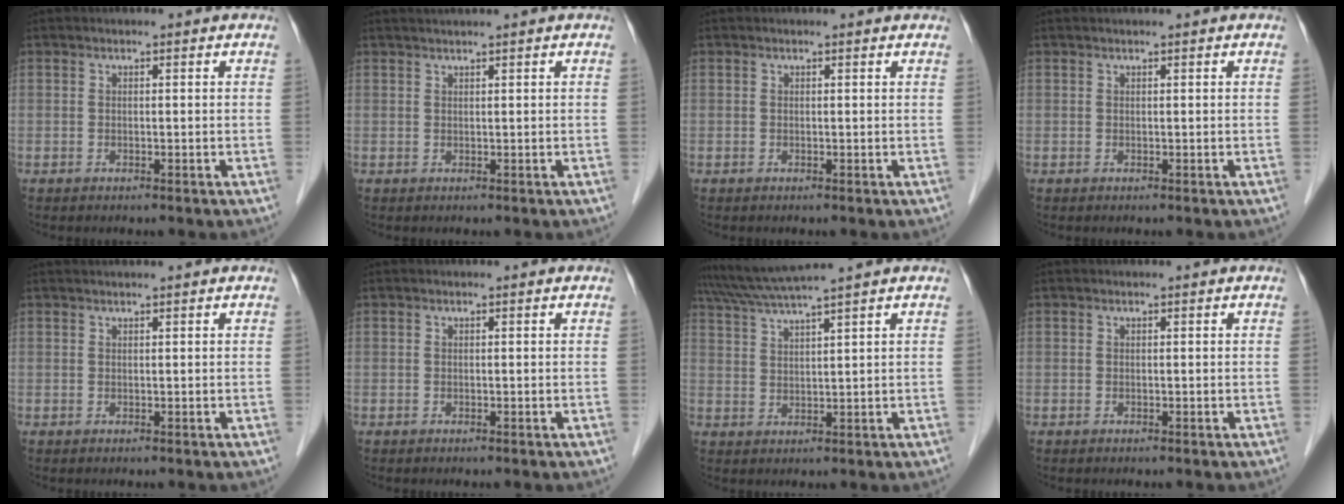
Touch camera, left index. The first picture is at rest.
{"total": 2.2, "force": [1.9, -0.4, 1.1], "torque": [-0.010, 0.019, 0.037]}
{"total": 0.6, "force": [0.6, 0.2, 0.1], "torque": [-0.011, 0.001, 0.002]}
{"total": 0.5, "force": [0.4, -0.1, 0.3], "torque": [-0.003, 0.009, 0.009]}
{"total": 1.7, "force": [1.5, -0.1, 0.8], "torque": [-0.007, 0.023, 0.027]}
{"total": 0.0}
{"total": 6.6, "force": [5.6, -1.9, 2.9], "torque": [-0.059, 0.011, 0.107]}
{"total": 0.0}